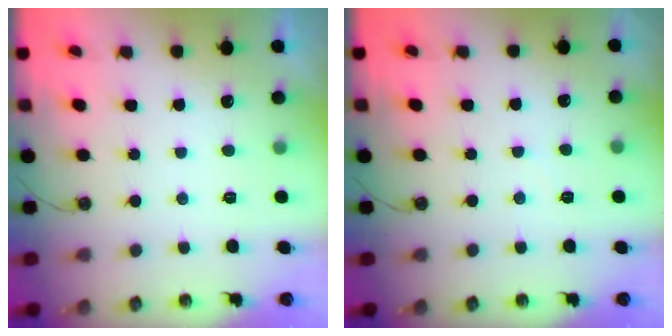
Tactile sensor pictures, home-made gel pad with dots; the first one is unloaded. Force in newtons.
{"total": 1.9, "press": 1.9, "slide": 0.3}